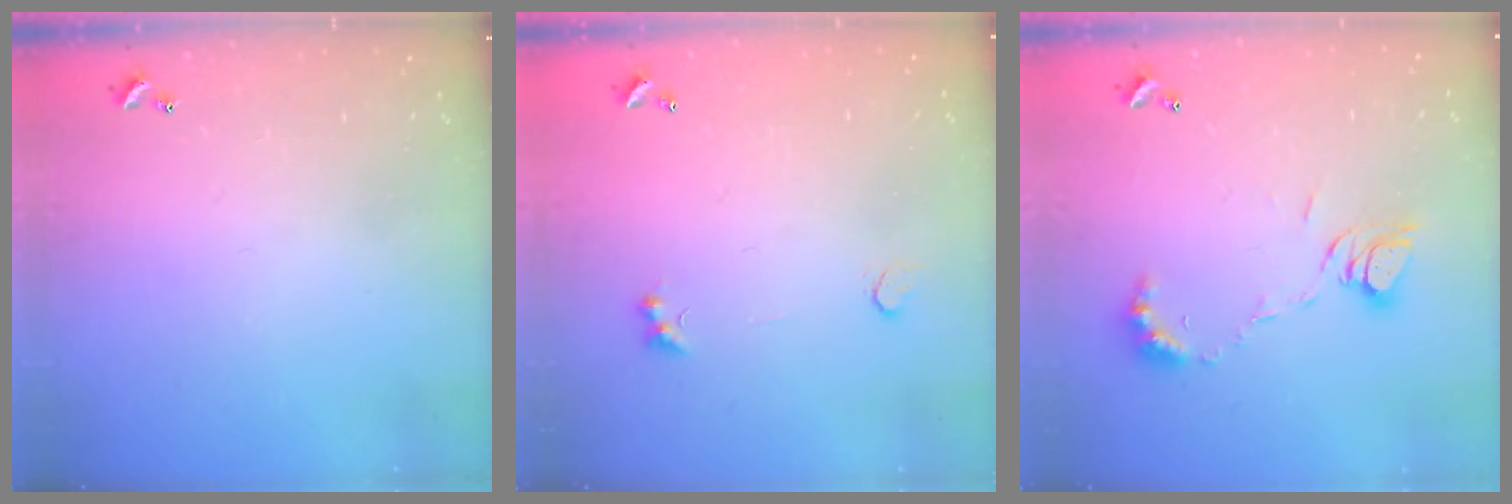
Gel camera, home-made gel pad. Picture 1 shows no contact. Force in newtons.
{"total": 1.4, "press": 1.1, "slide": 0.9}
{"total": 8.2, "press": 8.1, "slide": 0.8}